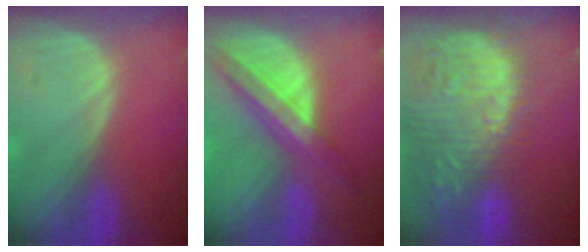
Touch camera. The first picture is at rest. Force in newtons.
{"total": 8.3, "press": 7.1, "slide": 4.4}
{"total": 15.9, "press": 13.1, "slide": 9.0}